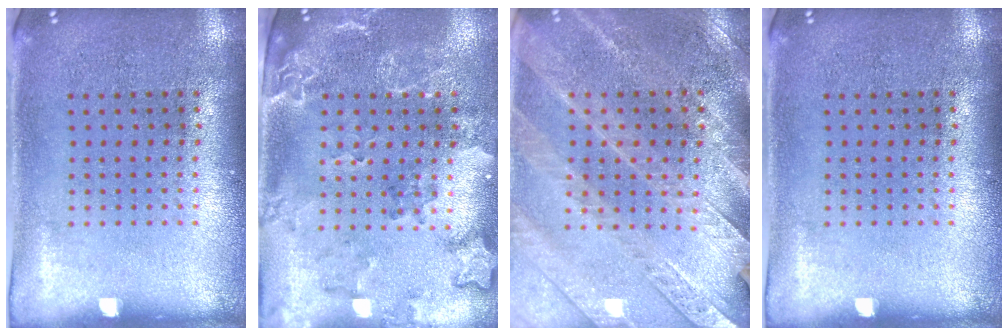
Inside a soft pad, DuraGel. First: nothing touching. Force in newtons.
{"total": 2.1, "press": 2.0, "slide": 0.8}
{"total": 2.8, "press": 2.7, "slide": 0.6}
{"total": 0.0}